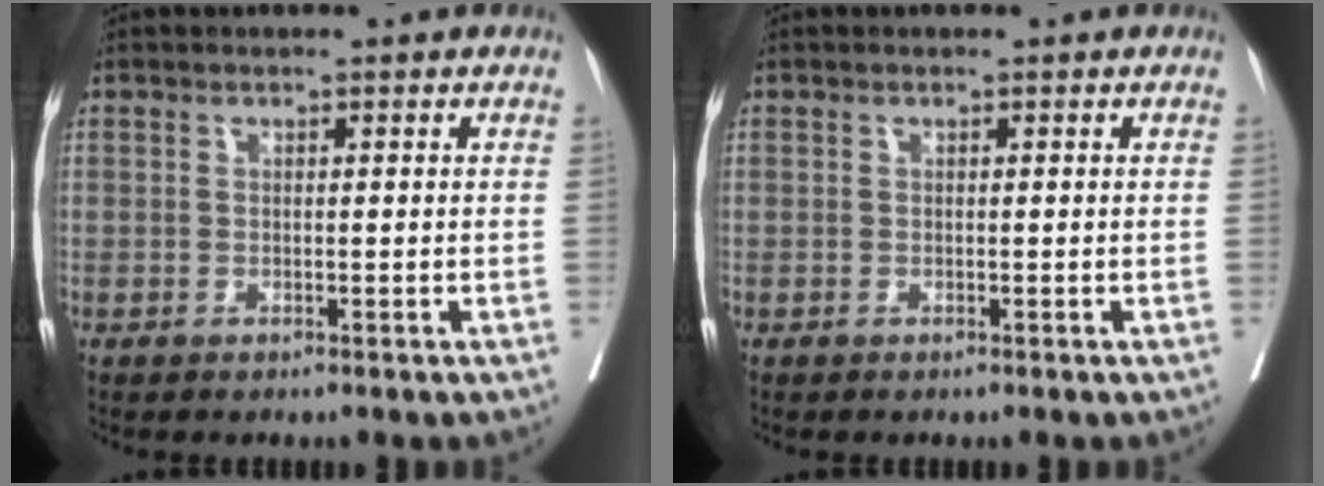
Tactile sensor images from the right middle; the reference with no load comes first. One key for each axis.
{"total": 0.0}